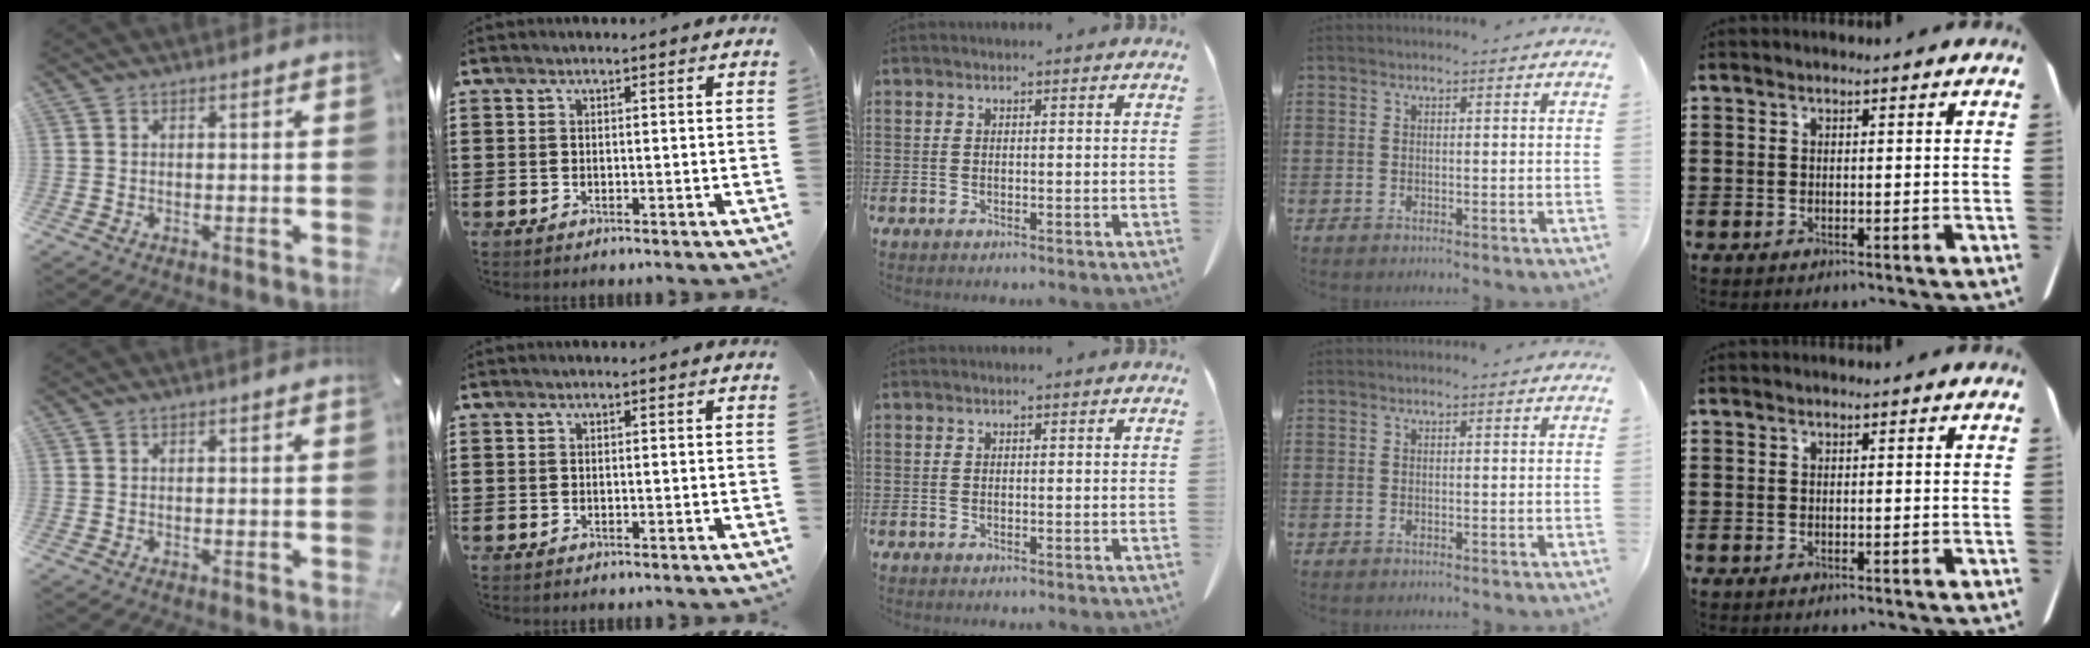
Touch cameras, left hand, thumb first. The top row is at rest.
{}